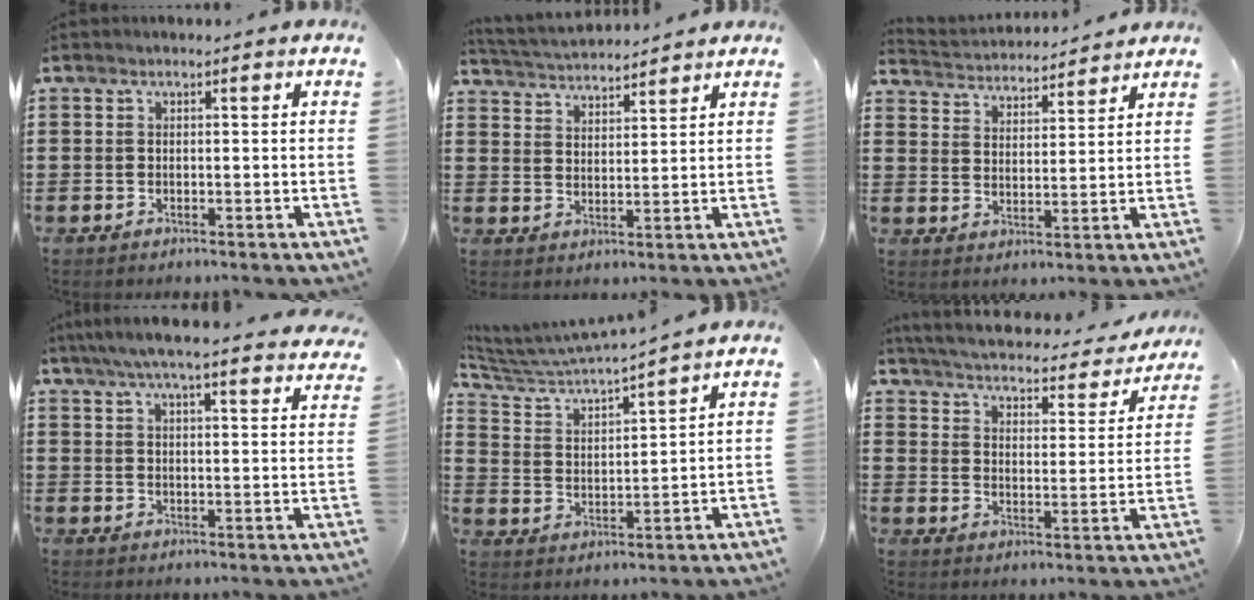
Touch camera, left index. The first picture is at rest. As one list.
[{"total": 3.4, "force": [3.4, 0.1, 0.0], "torque": [-0.014, -0.016, 0.059]}, {"total": 3.4, "force": [3.4, 0.4, -0.3], "torque": [-0.014, -0.024, 0.056]}, {"total": 5.8, "force": [5.2, 0.0, 2.6], "torque": [-0.069, -0.022, 0.089]}, {"total": 4.9, "force": [4.6, 0.1, 1.5], "torque": [-0.056, -0.033, 0.072]}, {"total": 3.4, "force": [3.3, 0.1, 0.9], "torque": [-0.037, -0.031, 0.048]}]